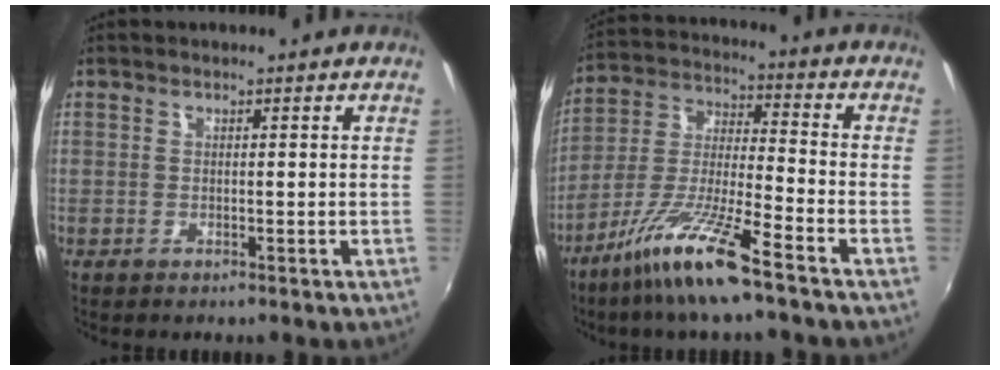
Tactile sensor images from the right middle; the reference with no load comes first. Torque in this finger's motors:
{"motor_torque": [1.10, -1.04, 0.48, 0.21]}